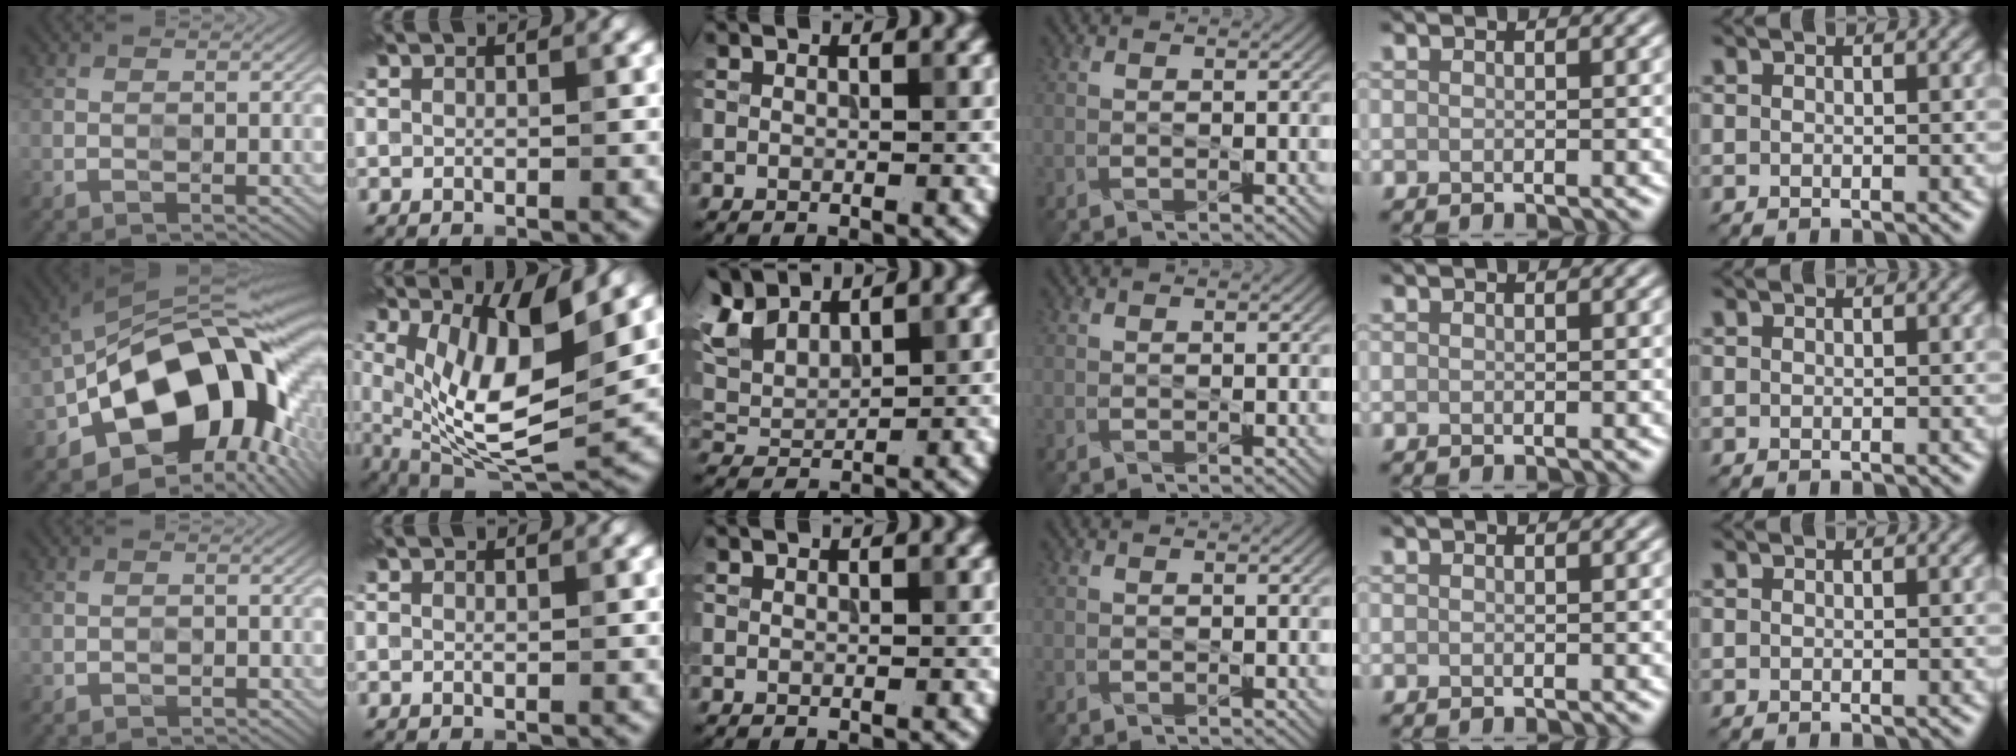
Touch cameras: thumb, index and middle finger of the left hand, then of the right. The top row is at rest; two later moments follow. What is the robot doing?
{"motion": "press", "object": "stopwatch"}